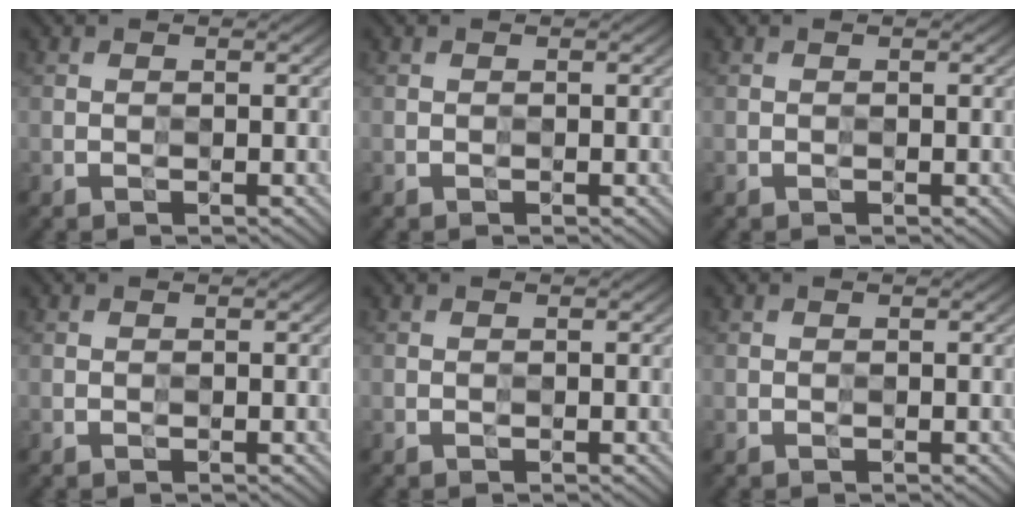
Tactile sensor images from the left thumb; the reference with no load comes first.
{"total": 0.0}
{"total": 0.0}
{"total": 0.0}
{"total": 0.0}
{"total": 0.0}